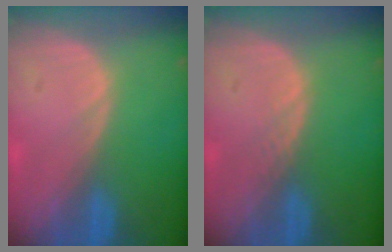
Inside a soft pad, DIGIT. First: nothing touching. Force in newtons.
{"total": 1.0, "press": 1.0, "slide": 0.1}